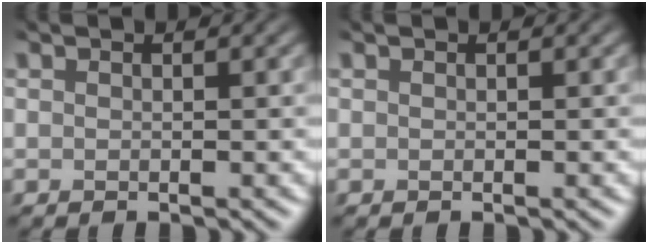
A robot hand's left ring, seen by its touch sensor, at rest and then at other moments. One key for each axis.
{"total": 0.0}